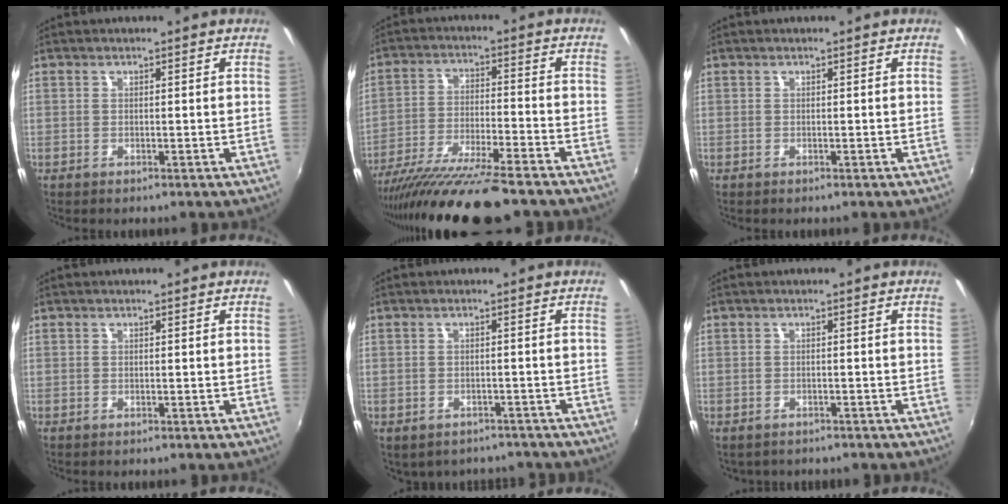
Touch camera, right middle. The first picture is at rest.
{"total": 17.0, "force": [-14.3, 0.8, 9.2], "torque": [-0.181, -0.045, -0.244]}
{"total": 0.0}
{"total": 0.0}
{"total": 7.0, "force": [-5.5, 3.7, 2.3], "torque": [-0.052, -0.018, -0.067]}
{"total": 1.7, "force": [-1.4, 0.9, 0.4], "torque": [-0.013, -0.006, -0.019]}